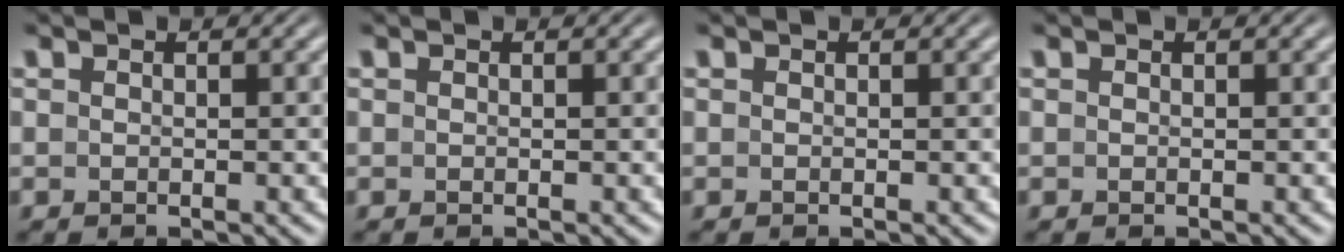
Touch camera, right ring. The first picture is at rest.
{"total": 0.0}
{"total": 0.0}
{"total": 0.0}